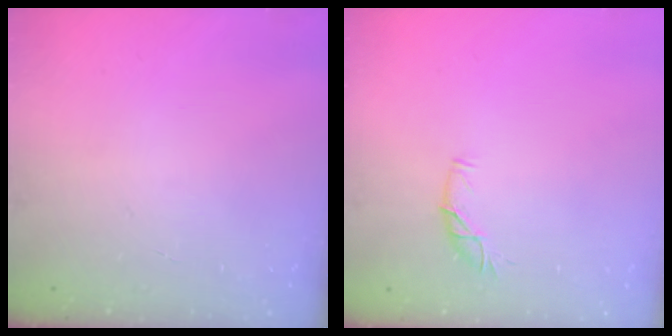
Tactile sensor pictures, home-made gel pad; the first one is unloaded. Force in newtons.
{"total": 6.1, "press": 6.1, "slide": 0.6}